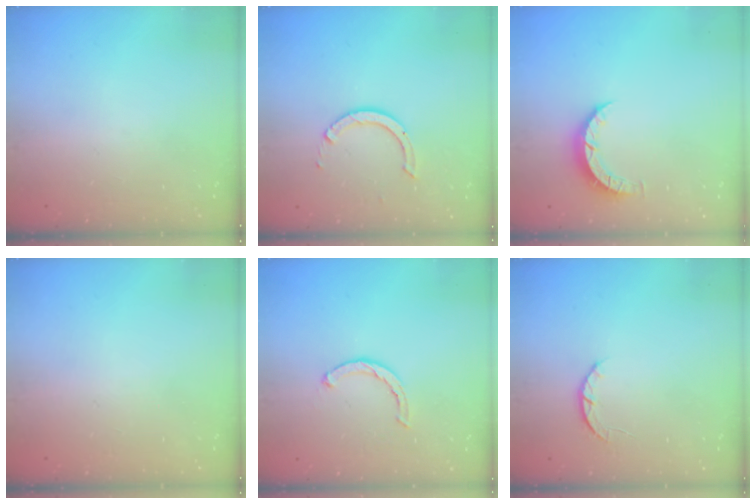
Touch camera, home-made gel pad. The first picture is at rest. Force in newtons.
{"total": 6.7, "press": 6.7, "slide": 0.5}
{"total": 4.1, "press": 4.1, "slide": 0.4}
{"total": 2.6, "press": 2.6, "slide": 0.2}
{"total": 2.7, "press": 2.7, "slide": 0.4}
{"total": 2.6, "press": 2.5, "slide": 0.4}